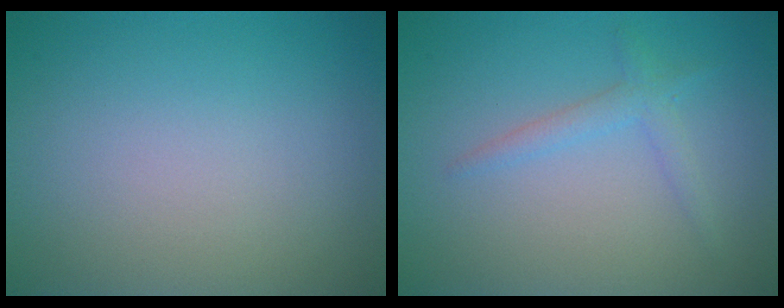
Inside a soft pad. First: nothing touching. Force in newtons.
{"total": 1.7, "press": 1.7, "slide": 0.1}